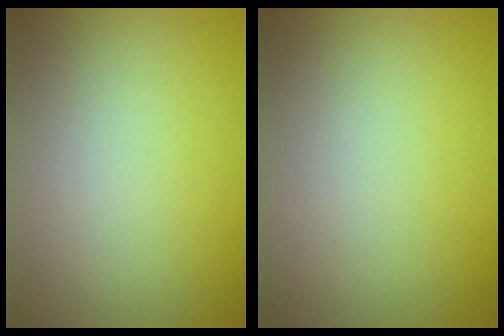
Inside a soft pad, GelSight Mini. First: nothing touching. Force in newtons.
{"total": 0.0}